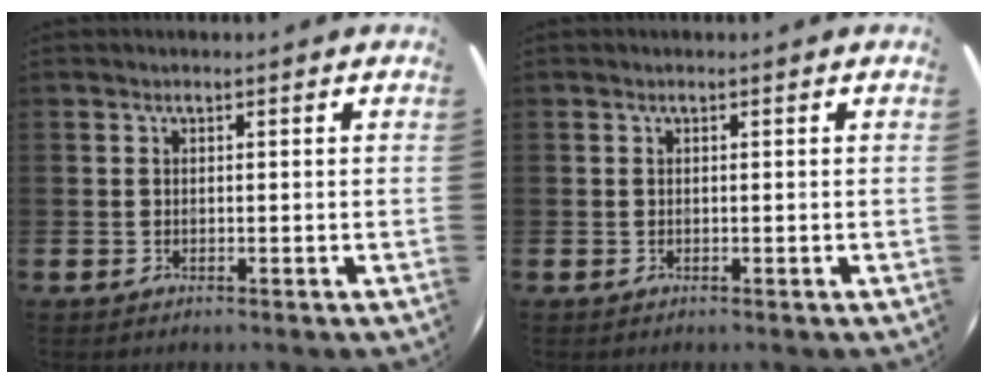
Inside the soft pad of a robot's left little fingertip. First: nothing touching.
{"total": 0.0}